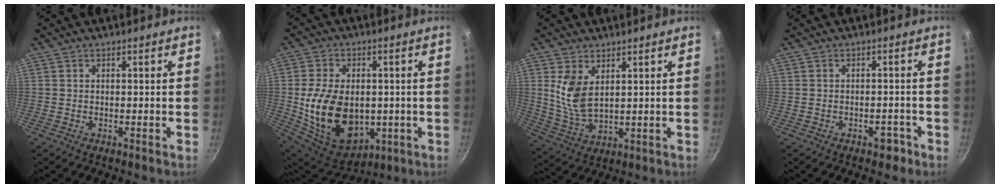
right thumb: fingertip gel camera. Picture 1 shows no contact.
{"total": 19.0, "force": [-1.3, 13.0, 13.8], "torque": [-0.225, -0.009, 0.001]}
{"total": 8.4, "force": [2.9, 4.6, 6.4], "torque": [-0.123, -0.027, 0.066]}
{"total": 2.8, "force": [-1.7, 1.7, 1.4], "torque": [-0.003, 0.025, -0.011]}